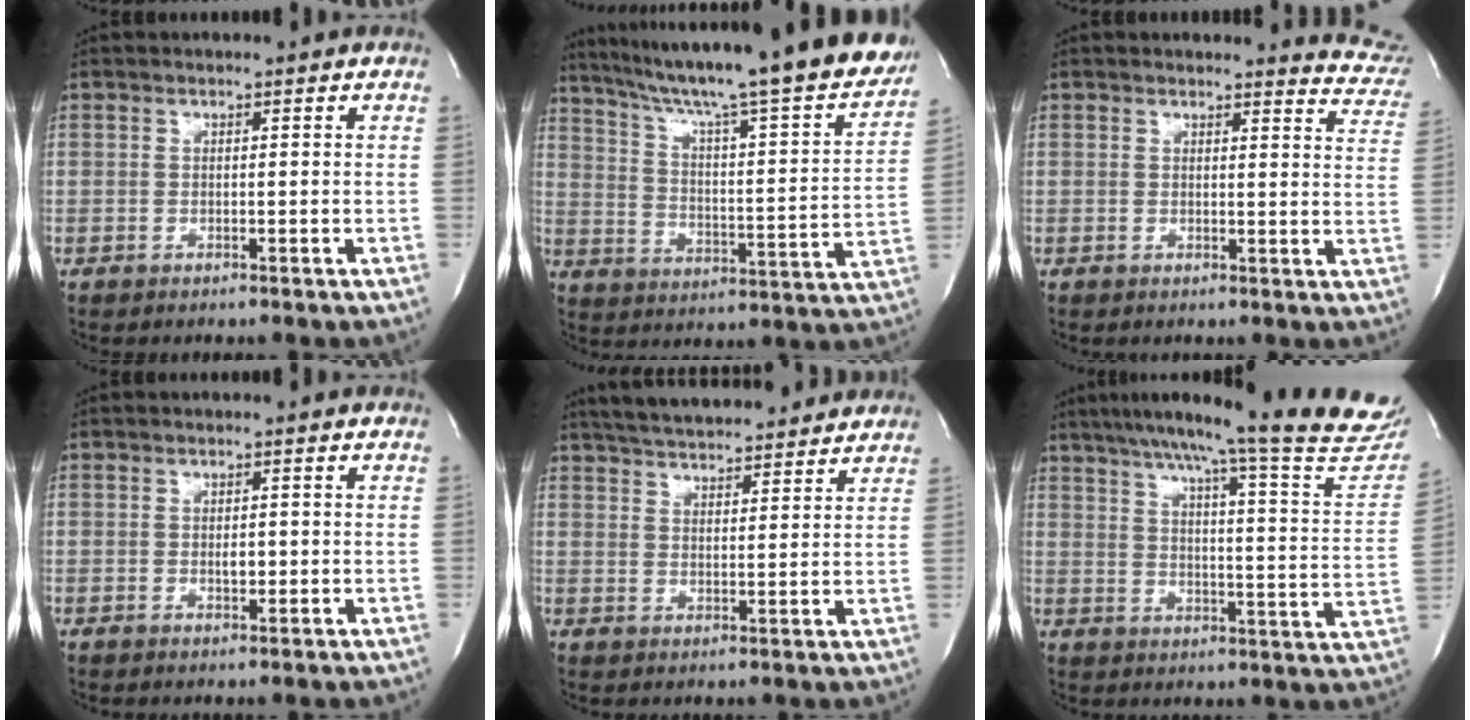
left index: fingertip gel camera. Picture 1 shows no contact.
{"total": 29.3, "force": [25.7, 1.1, 14.0], "torque": [-0.228, -0.065, 0.341]}
{"total": 8.1, "force": [8.0, 1.1, 0.0], "torque": [0.029, -0.071, 0.048]}
{"total": 1.5, "force": [0.0, 0.7, 1.3], "torque": [-0.020, -0.001, 0.001]}
{"total": 17.1, "force": [15.4, 3.2, 6.6], "torque": [-0.107, 0.032, 0.221]}
{"total": 24.8, "force": [22.1, 0.3, 11.3], "torque": [-0.167, -0.073, 0.271]}